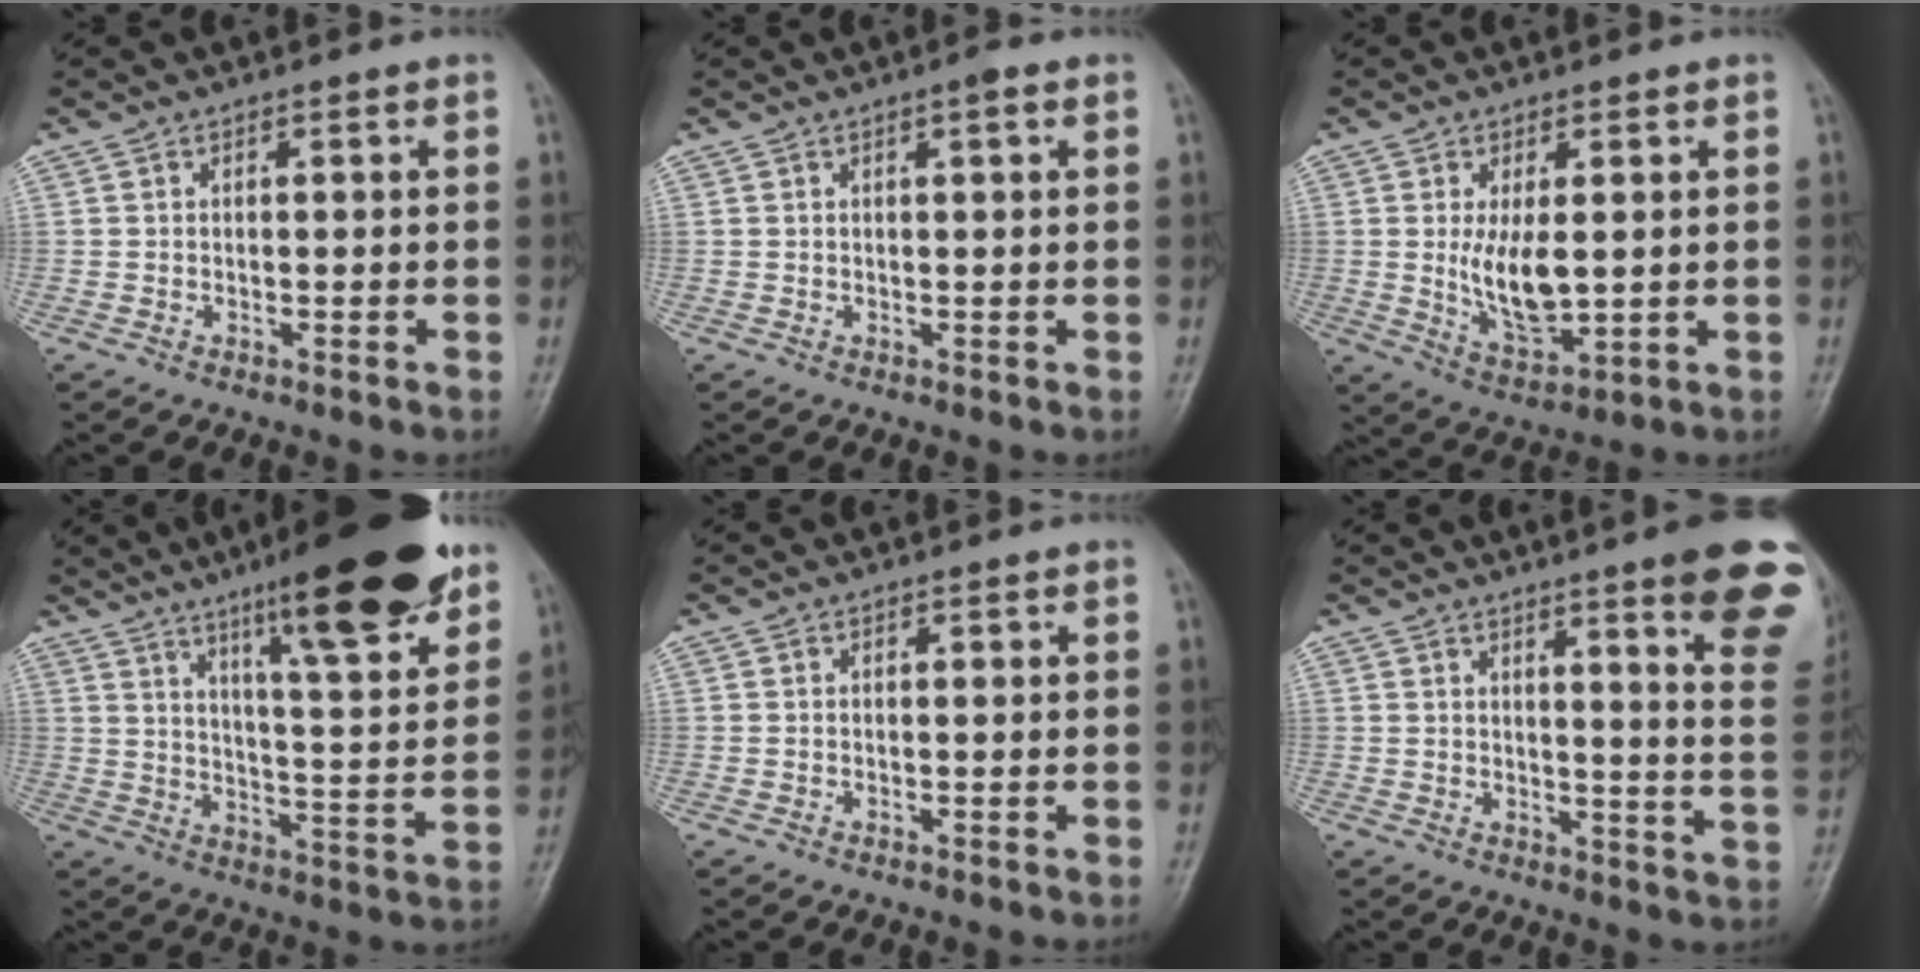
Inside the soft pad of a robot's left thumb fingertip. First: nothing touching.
{"total": 1.6, "force": [0.9, 0.3, 1.3], "torque": [-0.019, 0.000, 0.010]}
{"total": 8.4, "force": [0.6, 4.0, 7.3], "torque": [-0.119, -0.023, 0.025]}
{"total": 20.6, "force": [13.4, 3.9, 15.2], "torque": [-0.190, -0.061, 0.203]}
{"total": 0.0}
{"total": 15.9, "force": [9.5, 1.7, 12.6], "torque": [-0.127, -0.051, 0.103]}